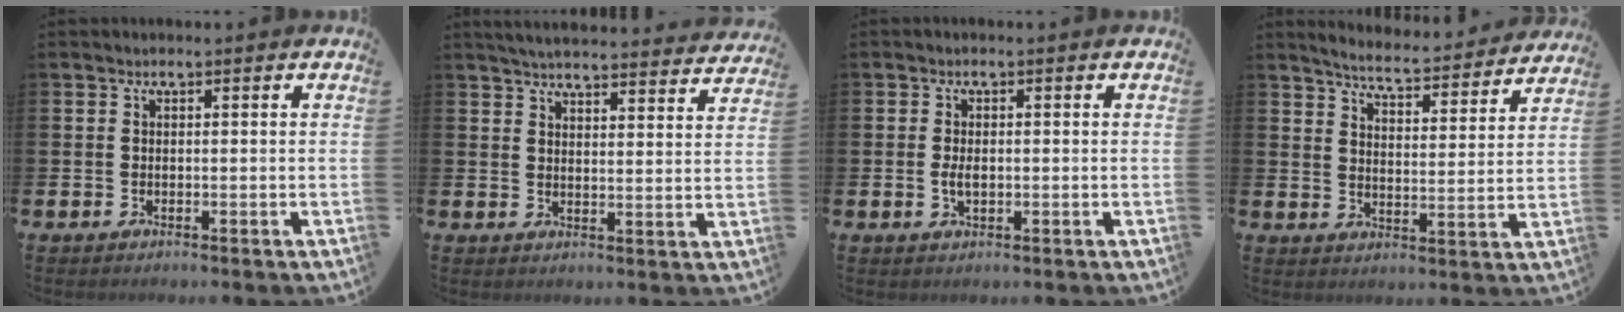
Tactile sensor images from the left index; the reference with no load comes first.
{"total": 4.8, "force": [4.8, 0.4, 0.7], "torque": [-0.025, -0.033, 0.083]}
{"total": 2.0, "force": [-0.1, 1.1, 1.7], "torque": [-0.026, 0.001, -0.004]}
{"total": 5.4, "force": [5.3, 0.2, 1.1], "torque": [-0.039, -0.044, 0.088]}